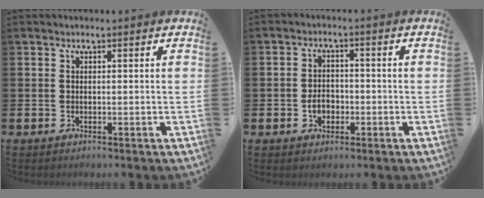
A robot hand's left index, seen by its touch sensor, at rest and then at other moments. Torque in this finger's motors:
{"motor_torque": [-0.01, 0.03, 0.17, 0.08]}